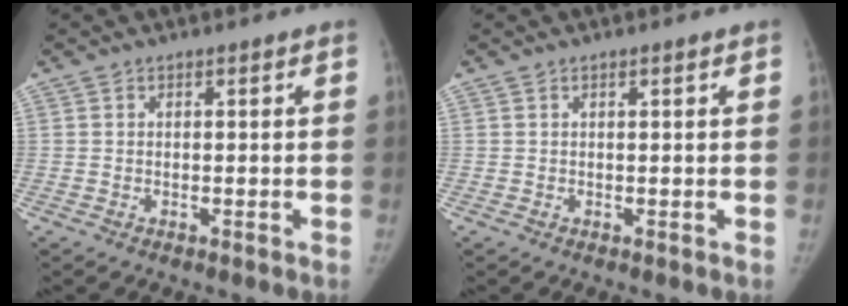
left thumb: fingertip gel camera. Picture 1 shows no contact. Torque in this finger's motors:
{"motor_torque": [-0.25, 0.04, -0.53, 0.24, -0.01]}